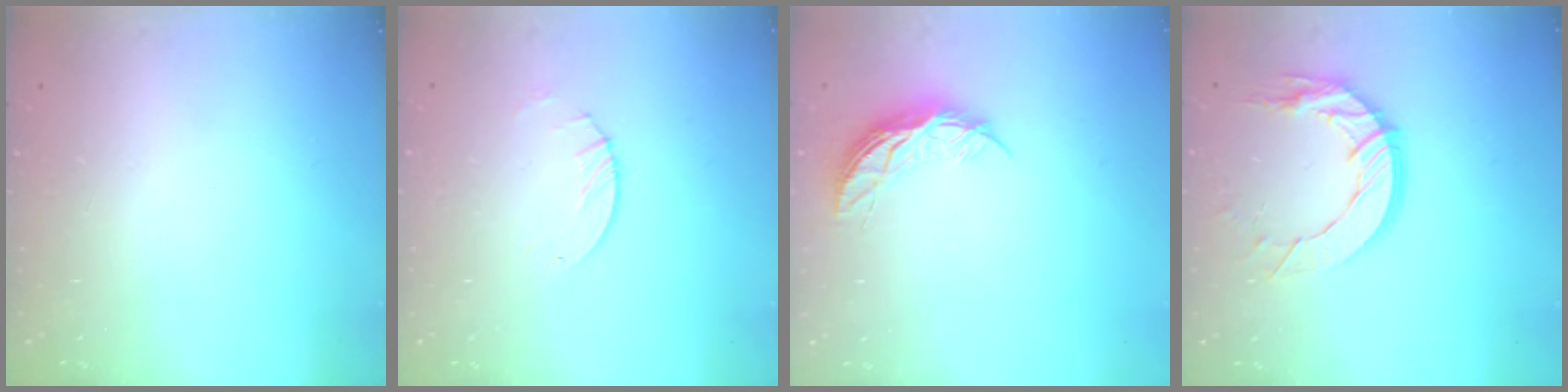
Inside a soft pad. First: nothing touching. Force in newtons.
{"total": 2.6, "press": 2.6, "slide": 0.3}
{"total": 8.8, "press": 8.8, "slide": 0.5}
{"total": 12.1, "press": 12.1, "slide": 0.8}